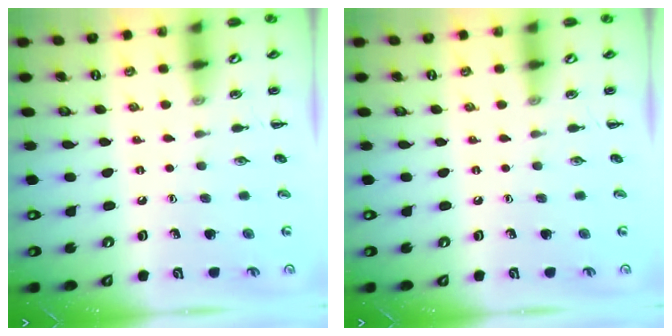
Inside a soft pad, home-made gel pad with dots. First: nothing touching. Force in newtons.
{"total": 0.0}